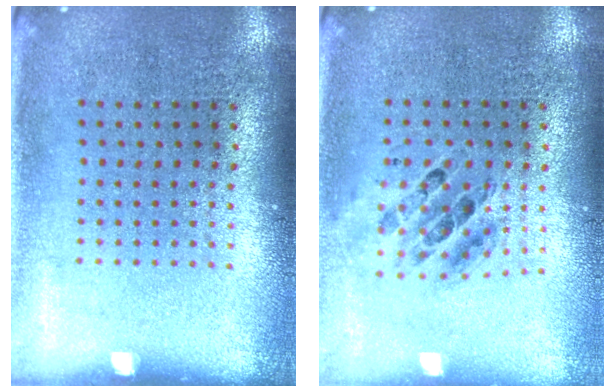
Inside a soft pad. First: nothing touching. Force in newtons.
{"total": 0.7, "press": 0.7, "slide": 0.1}